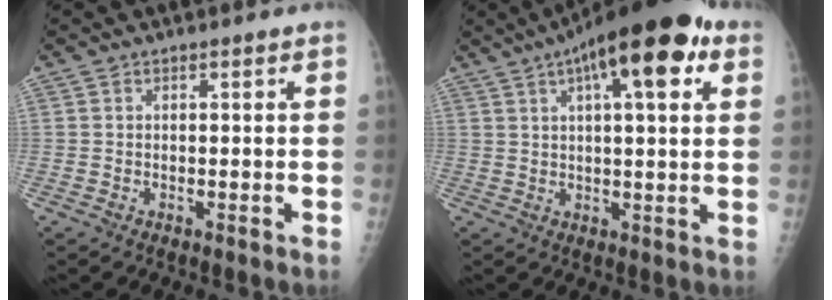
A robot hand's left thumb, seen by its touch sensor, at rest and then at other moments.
{"total": 16.9, "force": [7.6, 5.4, 14.0], "torque": [-0.194, 0.008, 0.107]}